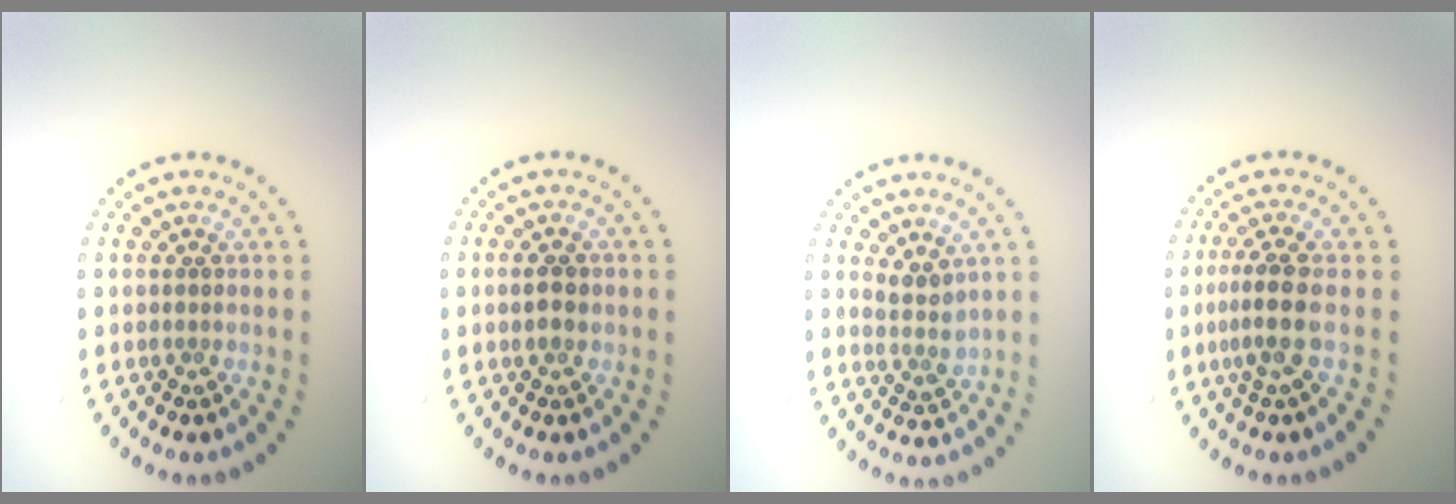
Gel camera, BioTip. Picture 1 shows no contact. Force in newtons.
{"total": 1.6, "press": 1.6, "slide": 0.1}
{"total": 1.9, "press": 1.5, "slide": 1.0}
{"total": 2.9, "press": 2.2, "slide": 1.9}